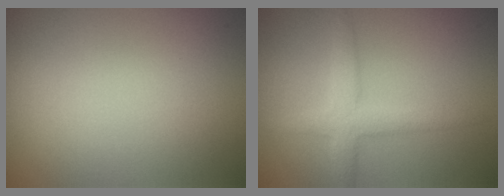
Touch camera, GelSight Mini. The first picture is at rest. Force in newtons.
{"total": 3.0, "press": 3.0, "slide": 0.1}